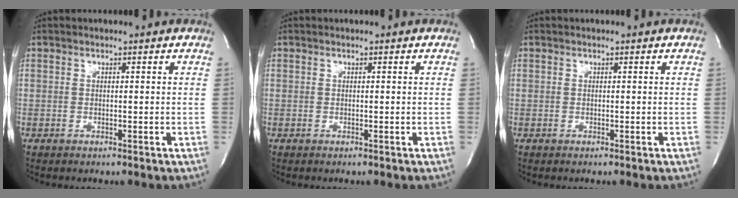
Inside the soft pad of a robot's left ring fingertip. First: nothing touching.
{"total": 0.0}
{"total": 0.0}